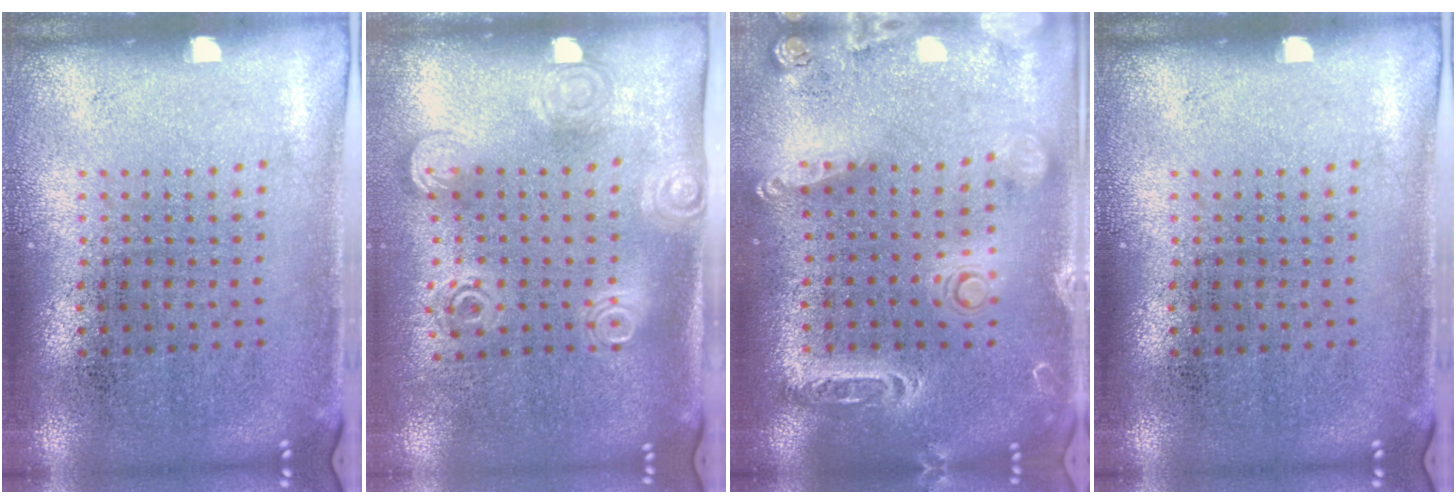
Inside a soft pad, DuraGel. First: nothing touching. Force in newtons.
{"total": 1.7, "press": 1.3, "slide": 1.1}
{"total": 2.1, "press": 1.9, "slide": 0.9}
{"total": 0.0}